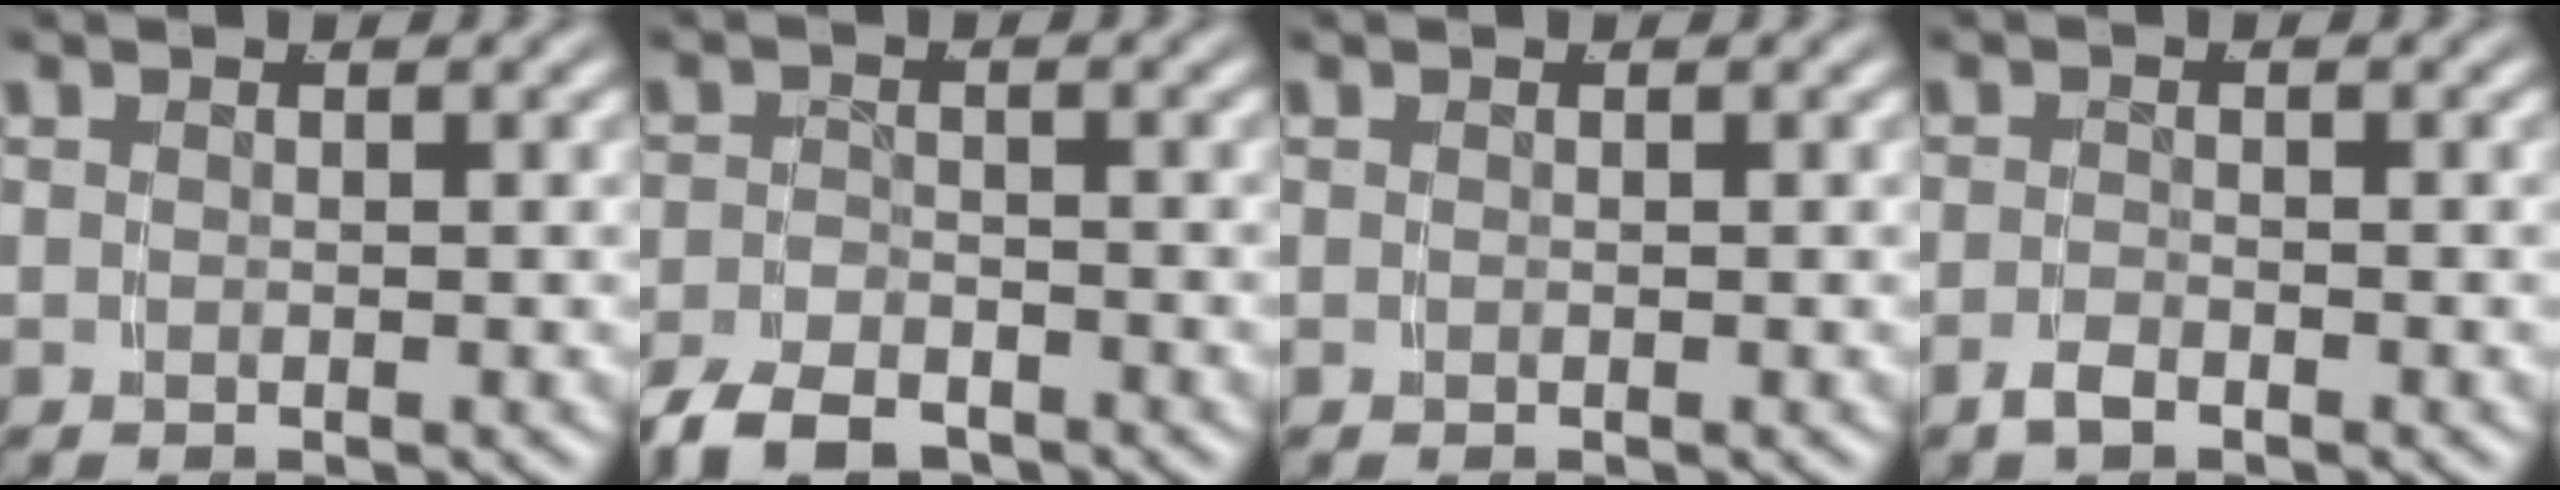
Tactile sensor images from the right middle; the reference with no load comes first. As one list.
[{"total": 4.7, "force": [-3.9, 1.8, 1.9], "torque": [-0.036, -0.018, -0.058]}, {"total": 0.0}, {"total": 1.3, "force": [-1.2, -0.1, 0.4], "torque": [-0.007, -0.005, -0.020]}]